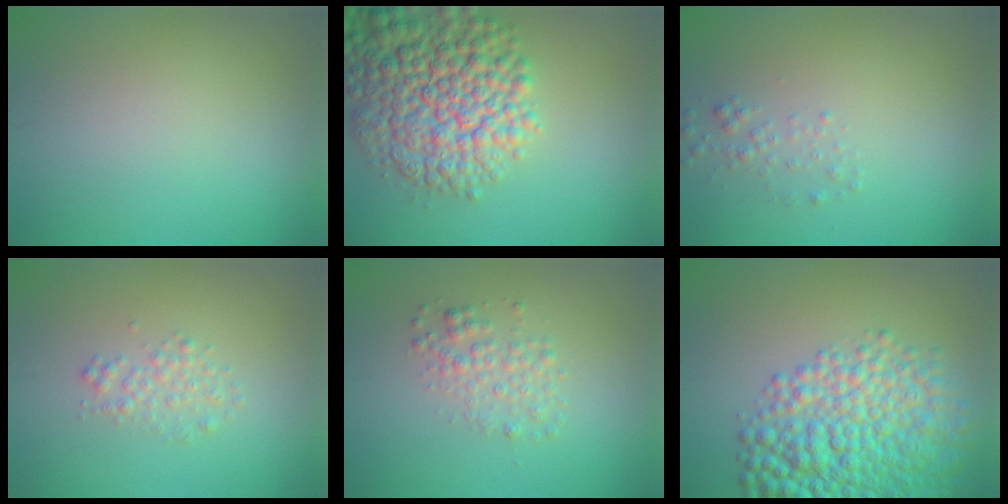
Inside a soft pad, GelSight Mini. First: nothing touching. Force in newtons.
{"total": 9.5, "press": 9.4, "slide": 0.4}
{"total": 1.2, "press": 1.2, "slide": 0.1}
{"total": 1.5, "press": 1.5, "slide": 0.0}
{"total": 2.3, "press": 2.3, "slide": 0.1}
{"total": 9.2, "press": 9.2, "slide": 0.3}